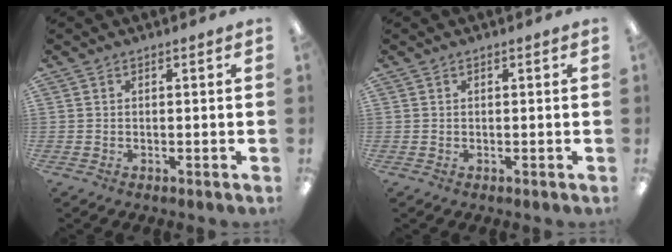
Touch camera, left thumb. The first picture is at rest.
{"total": 0.0}